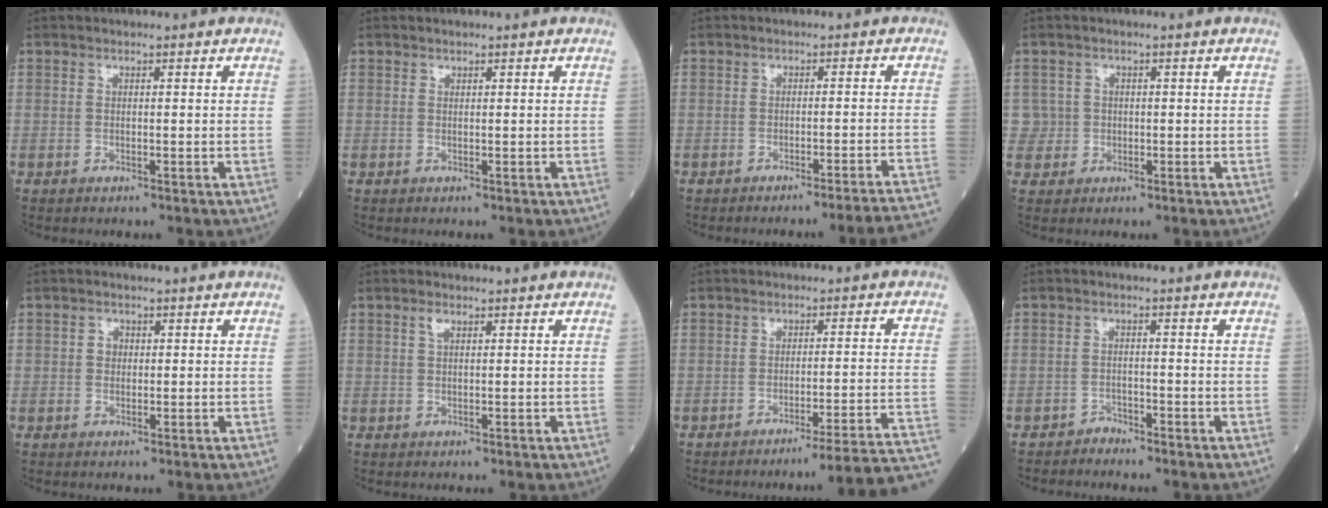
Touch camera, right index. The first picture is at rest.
{"total": 0.0}
{"total": 10.5, "force": [-9.7, -2.6, 2.8], "torque": [-0.005, -0.020, -0.116]}
{"total": 2.4, "force": [0.1, 2.4, -0.4], "torque": [0.019, 0.007, -0.002]}
{"total": 1.4, "force": [0.2, 1.2, 0.7], "torque": [-0.010, 0.003, 0.002]}
{"total": 1.2, "force": [0.7, 0.5, 0.9], "torque": [-0.019, 0.004, 0.013]}
{"total": 12.4, "force": [-10.8, -2.5, 5.5], "torque": [-0.019, -0.001, -0.134]}
{"total": 1.5, "force": [-1.4, 0.3, -0.3], "torque": [0.010, 0.000, -0.025]}